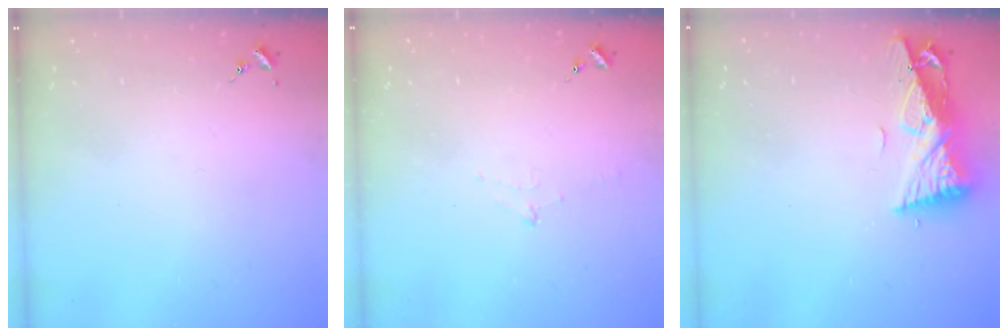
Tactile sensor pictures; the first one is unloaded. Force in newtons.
{"total": 6.7, "press": 6.7, "slide": 0.7}
{"total": 10.1, "press": 10.0, "slide": 1.4}